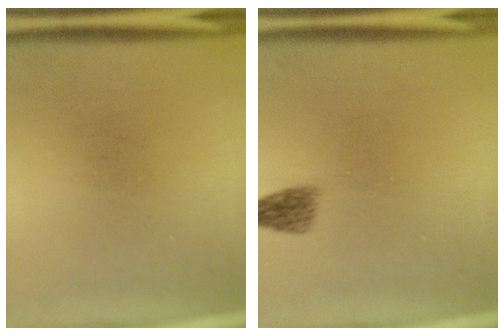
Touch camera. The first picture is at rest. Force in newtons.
{"total": 2.4}